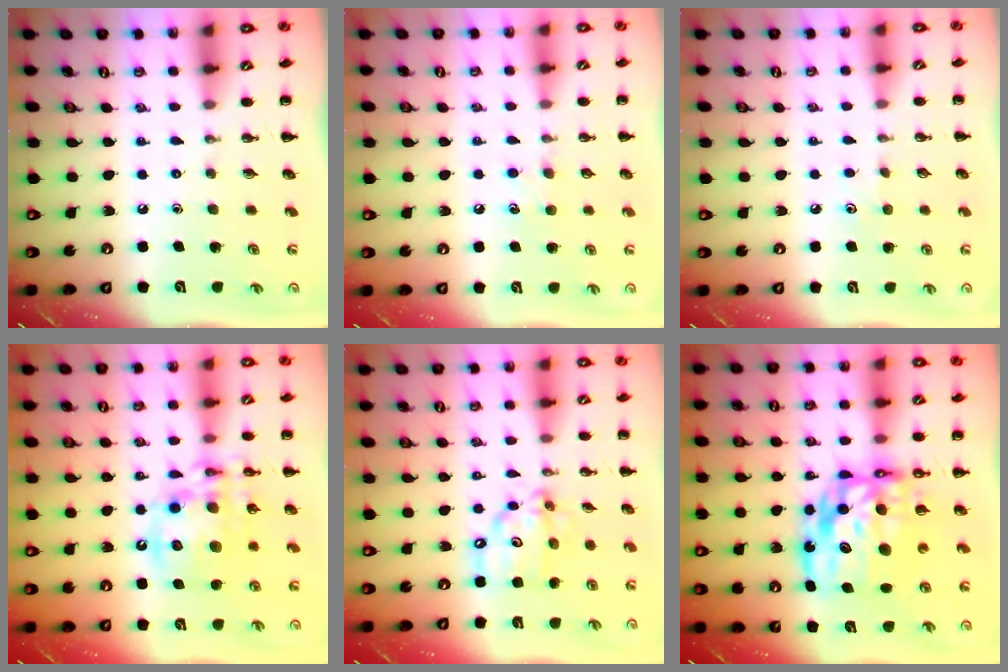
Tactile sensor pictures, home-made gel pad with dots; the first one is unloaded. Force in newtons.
{"total": 4.8, "press": 4.6, "slide": 1.5}
{"total": 3.8, "press": 3.6, "slide": 1.2}
{"total": 15.0, "press": 14.7, "slide": 3.0}
{"total": 11.1, "press": 10.9, "slide": 2.1}
{"total": 17.1, "press": 16.4, "slide": 4.6}